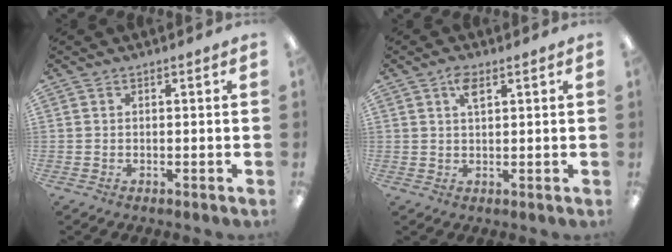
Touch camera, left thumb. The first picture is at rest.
{"total": 3.6, "force": [2.0, 1.6, 2.6], "torque": [-0.041, -0.002, 0.030]}